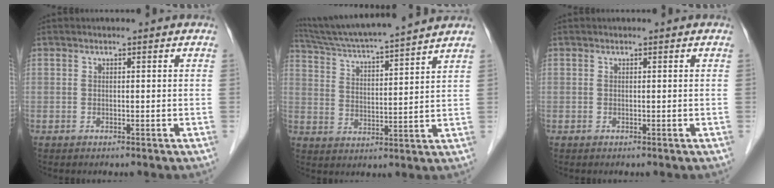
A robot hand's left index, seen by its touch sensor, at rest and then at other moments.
{"total": 16.0, "force": [14.4, -0.8, 6.9], "torque": [-0.126, 0.009, 0.224]}
{"total": 0.0}